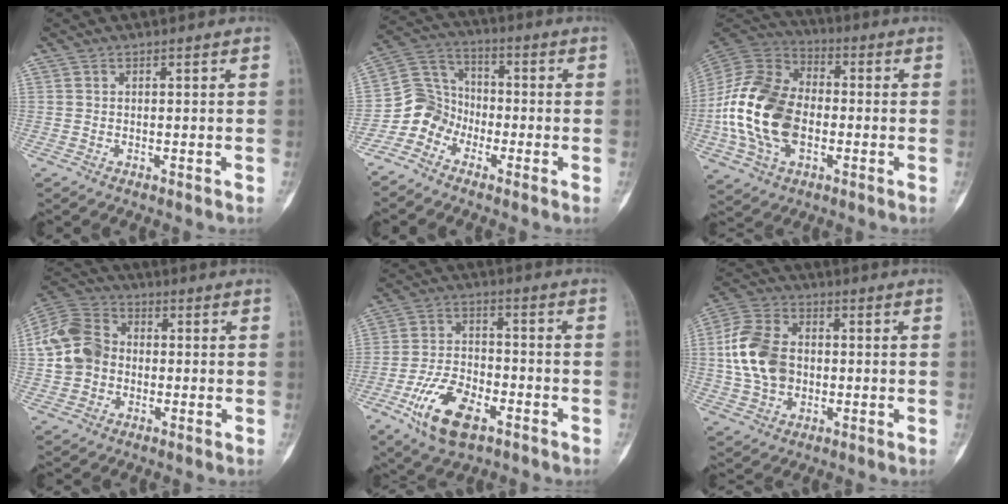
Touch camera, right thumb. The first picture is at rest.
{"total": 7.6, "force": [-4.4, 6.1, 0.8], "torque": [0.003, 0.054, -0.104]}
{"total": 19.8, "force": [-3.0, 13.6, 14.1], "torque": [-0.267, 0.020, -0.056]}
{"total": 11.2, "force": [-0.4, 9.6, 5.8], "torque": [-0.104, 0.030, -0.019]}
{"total": 12.7, "force": [-6.3, 6.4, 9.0], "torque": [-0.159, 0.022, -0.113]}
{"total": 12.8, "force": [0.1, 9.7, 8.4], "torque": [-0.152, 0.016, -0.001]}